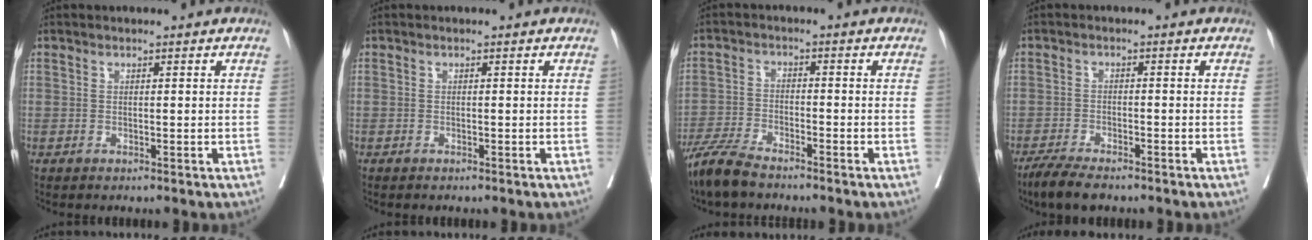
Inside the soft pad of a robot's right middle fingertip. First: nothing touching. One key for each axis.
{"total": 0.5, "fx": -0.5, "fy": 0.1, "fz": 0.2, "tx": -0.008, "ty": -0.002, "tz": -0.007}
{"total": 6.3, "fx": -5.4, "fy": 1.0, "fz": 3.1, "tx": -0.065, "ty": -0.017, "tz": -0.104}
{"total": 5.8, "fx": -4.7, "fy": 1.3, "fz": 3.2, "tx": -0.056, "ty": -0.011, "tz": -0.081}